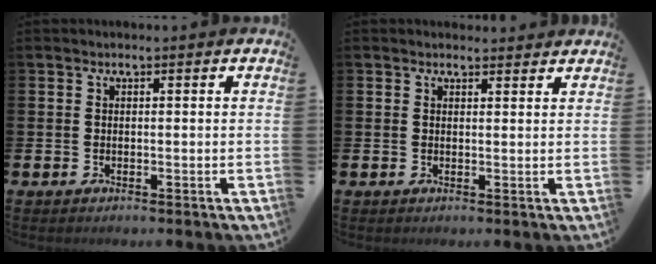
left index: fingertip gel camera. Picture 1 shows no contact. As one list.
[{"total": 1.4, "force": [1.3, 0.4, 0.0], "torque": [0.007, -0.003, 0.023]}]